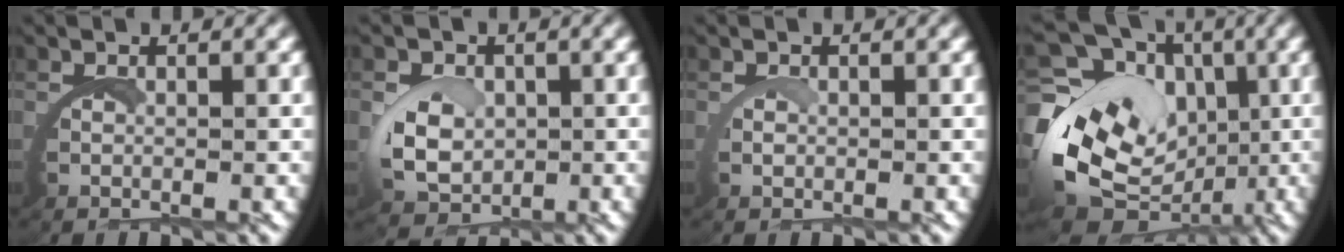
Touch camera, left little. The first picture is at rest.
{"total": 4.1, "force": [0.2, 3.1, 2.7], "torque": [-0.072, -0.016, 0.013]}
{"total": 0.7, "force": [0.7, -0.2, 0.2], "torque": [-0.018, -0.006, 0.014]}
{"total": 13.1, "force": [0.2, 9.9, 8.6], "torque": [-0.165, -0.035, 0.012]}